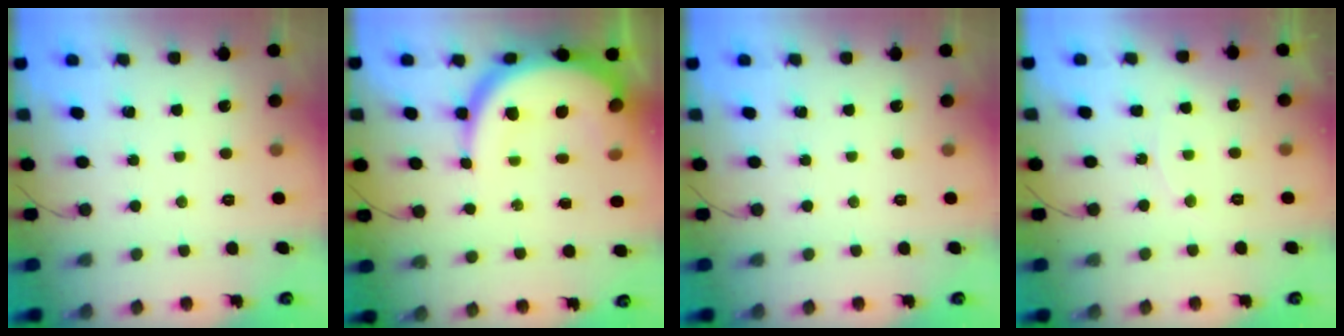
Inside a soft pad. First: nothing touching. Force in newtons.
{"total": 14.9, "press": 14.8, "slide": 1.8}
{"total": 0.0}
{"total": 5.3, "press": 5.3, "slide": 0.6}